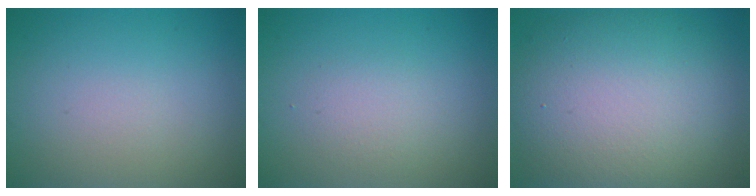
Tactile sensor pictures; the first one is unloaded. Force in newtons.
{"total": 1.6, "press": 1.6, "slide": 0.0}
{"total": 12.9, "press": 12.9, "slide": 0.4}